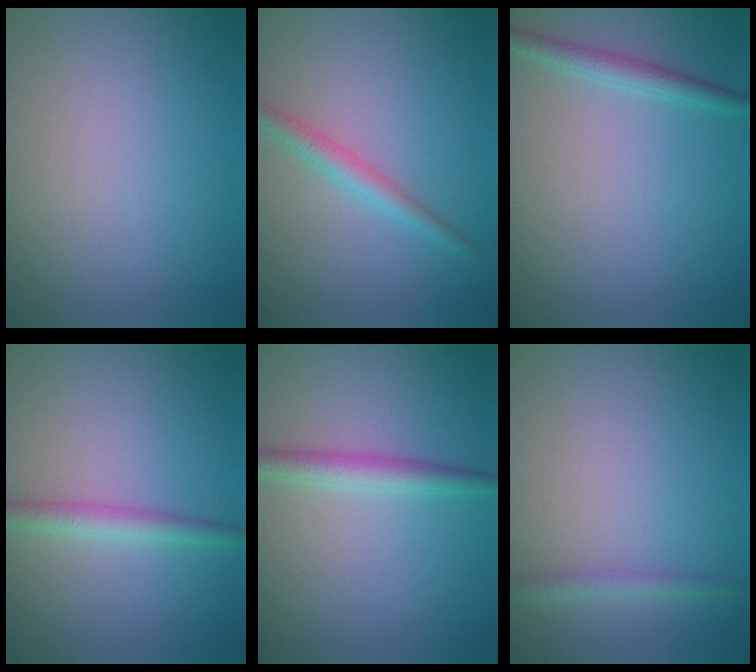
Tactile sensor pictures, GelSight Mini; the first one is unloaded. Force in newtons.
{"total": 2.2, "press": 2.2, "slide": 0.0}
{"total": 1.9, "press": 1.9, "slide": 0.2}
{"total": 2.2, "press": 2.2, "slide": 0.1}
{"total": 2.5, "press": 2.5, "slide": 0.1}
{"total": 1.5, "press": 1.5, "slide": 0.1}